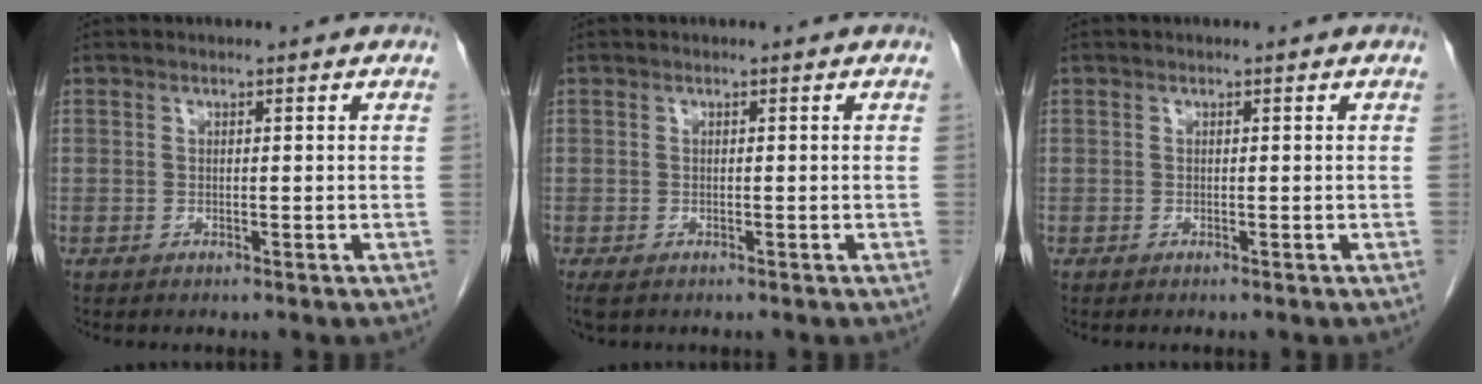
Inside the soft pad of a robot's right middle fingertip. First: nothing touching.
{"total": 2.0, "force": [-1.2, 1.1, 1.2], "torque": [-0.026, -0.005, -0.015]}
{"total": 0.0}